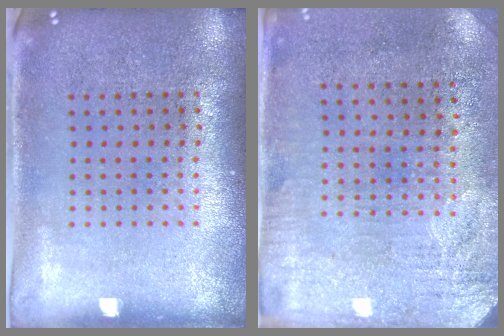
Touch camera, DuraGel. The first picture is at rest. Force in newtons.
{"total": 3.3, "press": 2.7, "slide": 1.8}